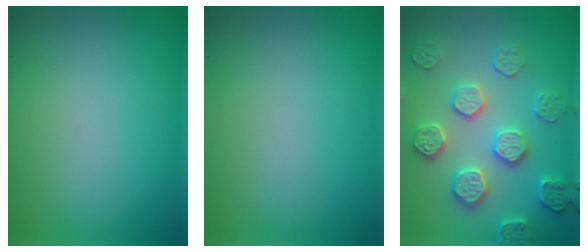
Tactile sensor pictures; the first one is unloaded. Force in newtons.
{"total": 0.0}
{"total": 4.6, "press": 4.3, "slide": 1.7}